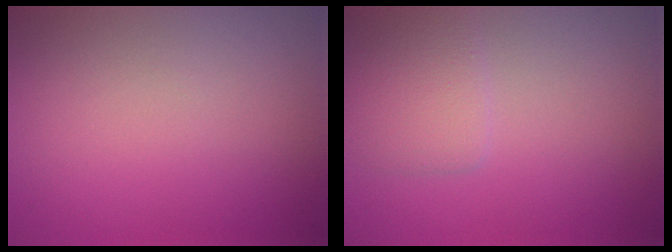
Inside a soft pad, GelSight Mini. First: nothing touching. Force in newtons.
{"total": 2.4, "press": 2.4, "slide": 0.2}